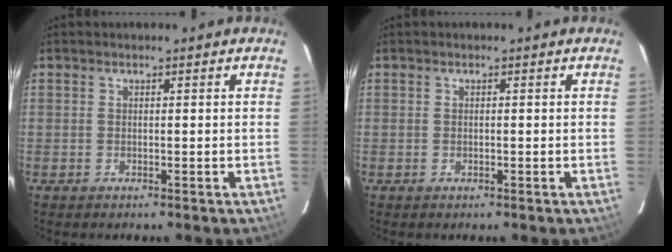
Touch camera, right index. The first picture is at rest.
{"total": 0.0}